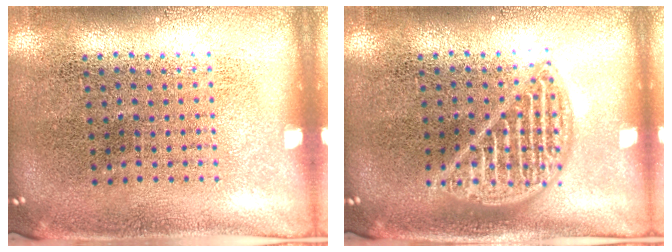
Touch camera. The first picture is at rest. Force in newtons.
{"total": 2.1, "press": 2.0, "slide": 0.2}